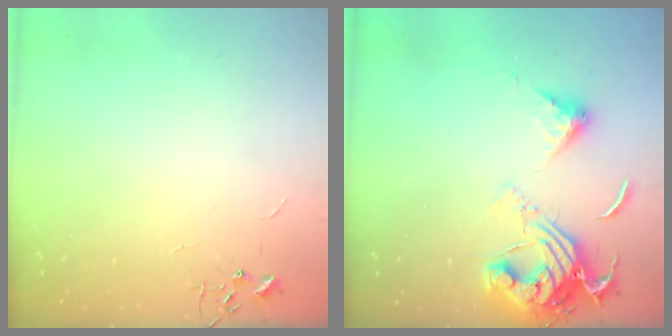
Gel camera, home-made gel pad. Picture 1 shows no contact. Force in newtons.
{"total": 16.5, "press": 16.4, "slide": 1.9}